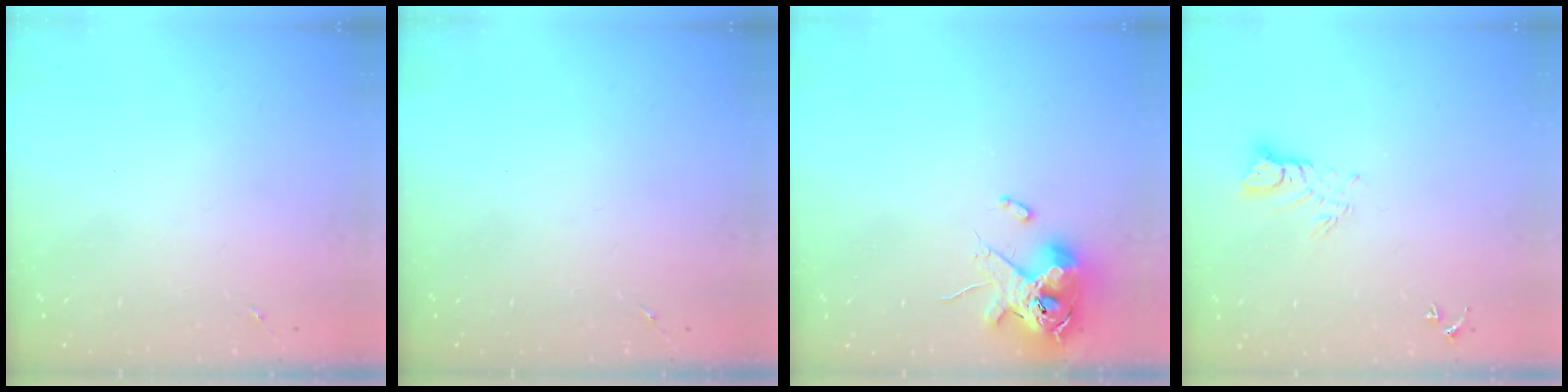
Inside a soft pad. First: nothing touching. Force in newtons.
{"total": 0.0}
{"total": 12.6, "press": 12.4, "slide": 2.1}
{"total": 5.7, "press": 5.7, "slide": 0.5}